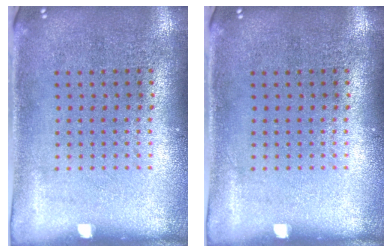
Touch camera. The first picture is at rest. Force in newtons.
{"total": 0.0}